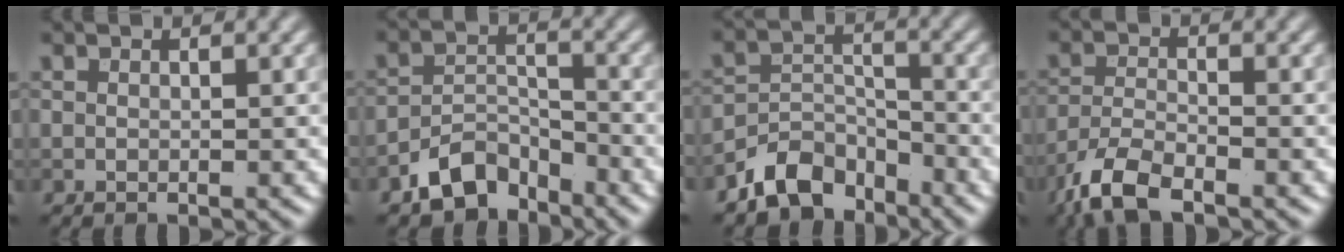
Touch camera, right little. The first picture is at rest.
{"total": 4.9, "force": [-3.9, 2.5, 1.9], "torque": [-0.023, 0.001, -0.078]}
{"total": 5.2, "force": [-4.1, 2.7, 1.6], "torque": [-0.018, -0.001, -0.083]}
{"total": 5.3, "force": [-3.9, 1.7, 3.1], "torque": [-0.064, -0.009, -0.085]}